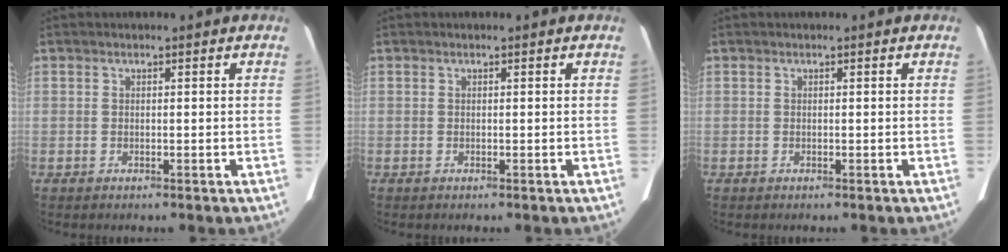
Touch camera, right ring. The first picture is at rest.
{"total": 0.0}
{"total": 0.0}